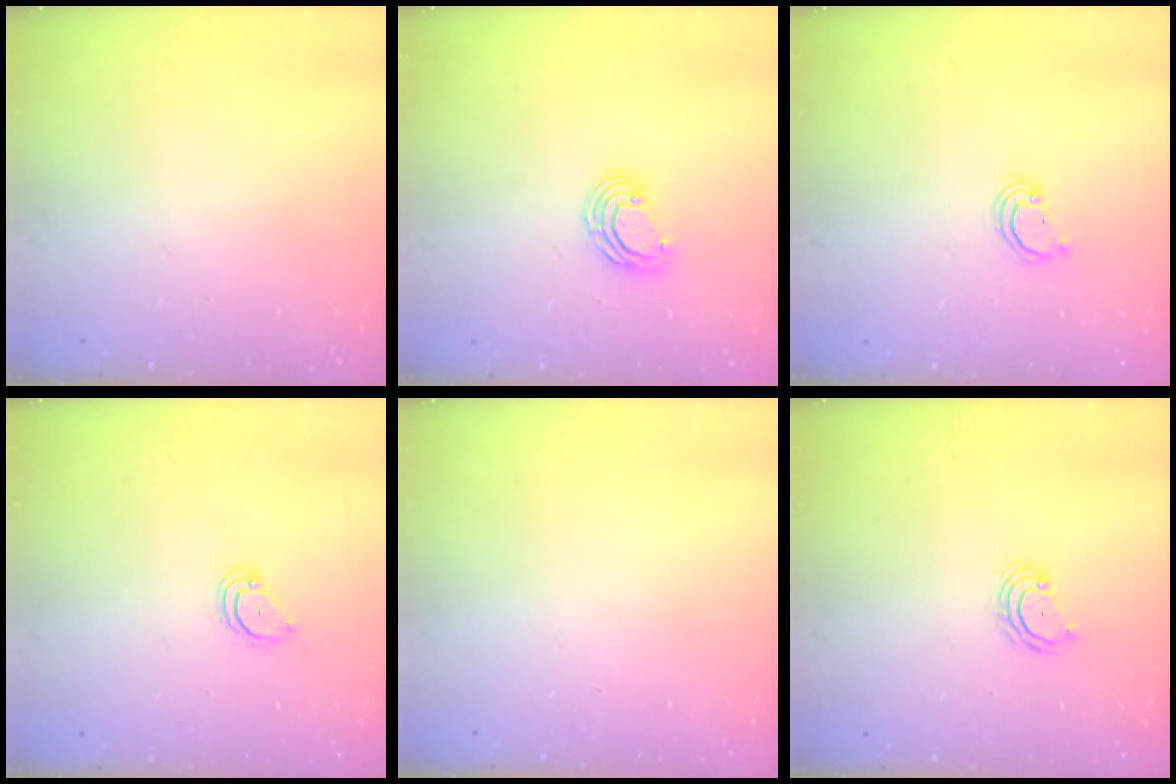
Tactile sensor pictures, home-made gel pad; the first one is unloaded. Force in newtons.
{"total": 6.5, "press": 6.4, "slide": 0.8}
{"total": 2.1, "press": 2.1, "slide": 0.1}
{"total": 3.7, "press": 3.7, "slide": 0.3}
{"total": 0.0}
{"total": 4.1, "press": 4.1, "slide": 0.4}